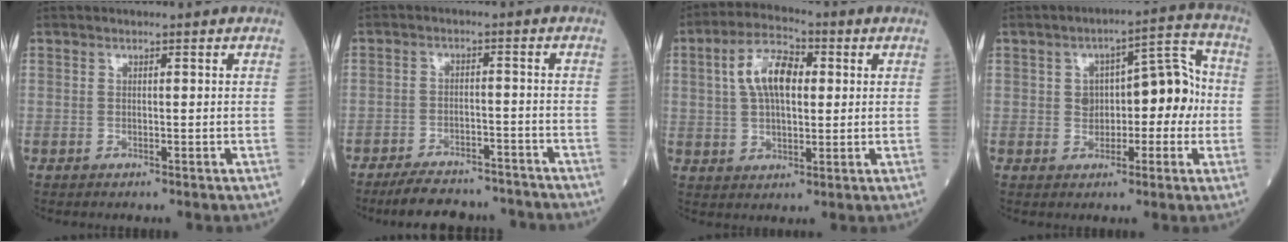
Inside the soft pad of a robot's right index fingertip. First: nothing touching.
{"total": 11.2, "force": [-10.4, 2.8, 3.2], "torque": [-0.046, 0.008, -0.146]}
{"total": 9.1, "force": [2.1, 4.4, 7.7], "torque": [-0.150, 0.023, 0.034]}
{"total": 9.5, "force": [0.0, 4.9, 8.1], "torque": [-0.106, 0.045, 0.004]}